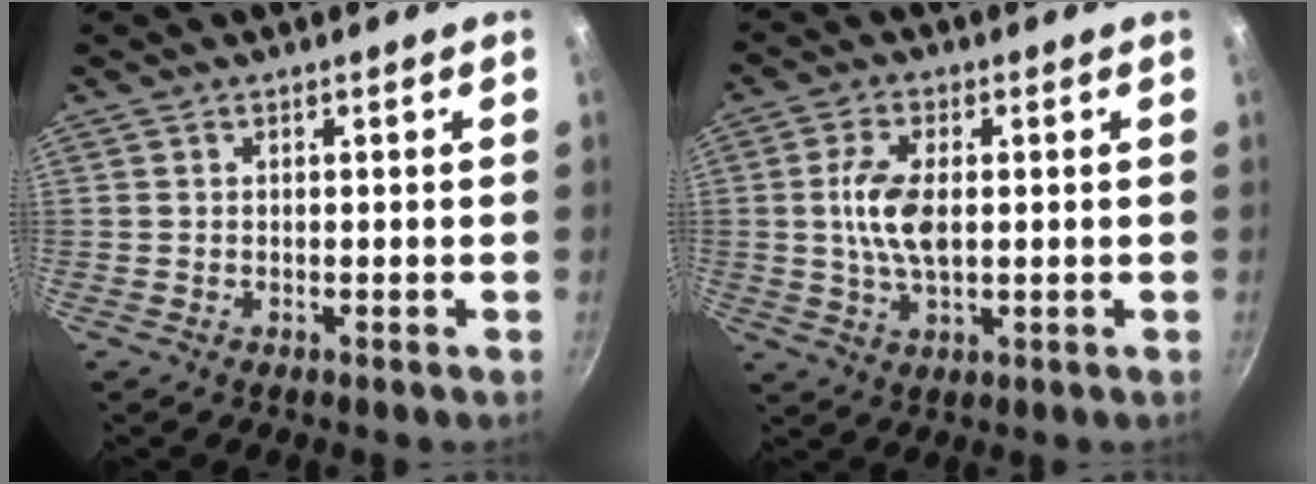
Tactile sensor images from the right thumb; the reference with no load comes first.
{"total": 8.2, "force": [0.6, 4.1, 7.1], "torque": [-0.140, 0.003, 0.009]}